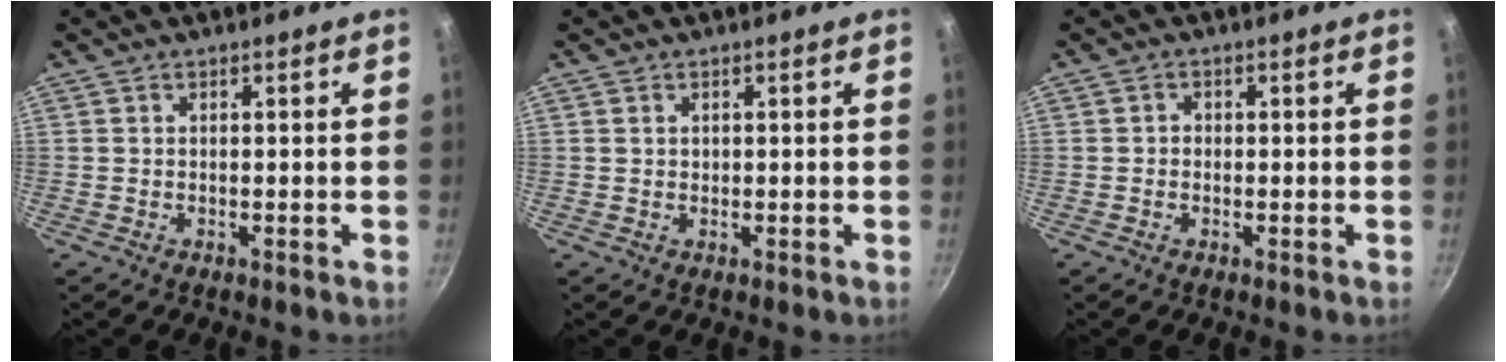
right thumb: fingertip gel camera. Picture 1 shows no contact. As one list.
[{"total": 0.9, "force": [0.4, 0.7, 0.3], "torque": [-0.002, 0.003, 0.005]}, {"total": 1.1, "force": [-0.2, 1.0, 0.4], "torque": [-0.003, 0.003, -0.004]}]